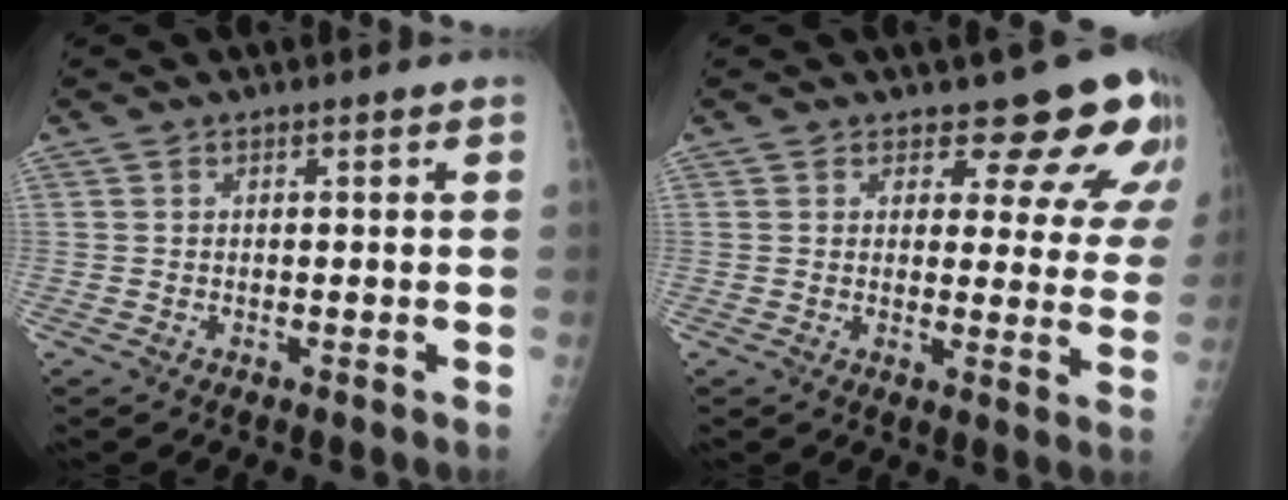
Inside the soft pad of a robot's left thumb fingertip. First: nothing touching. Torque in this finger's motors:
{"motor_torque": [0.22, 0.34, -0.03, -0.12, 0.04]}